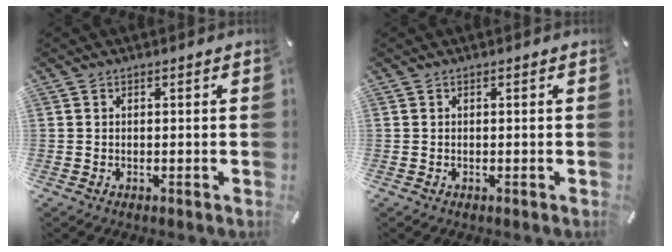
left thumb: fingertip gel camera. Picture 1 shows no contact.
{"total": 0.0}